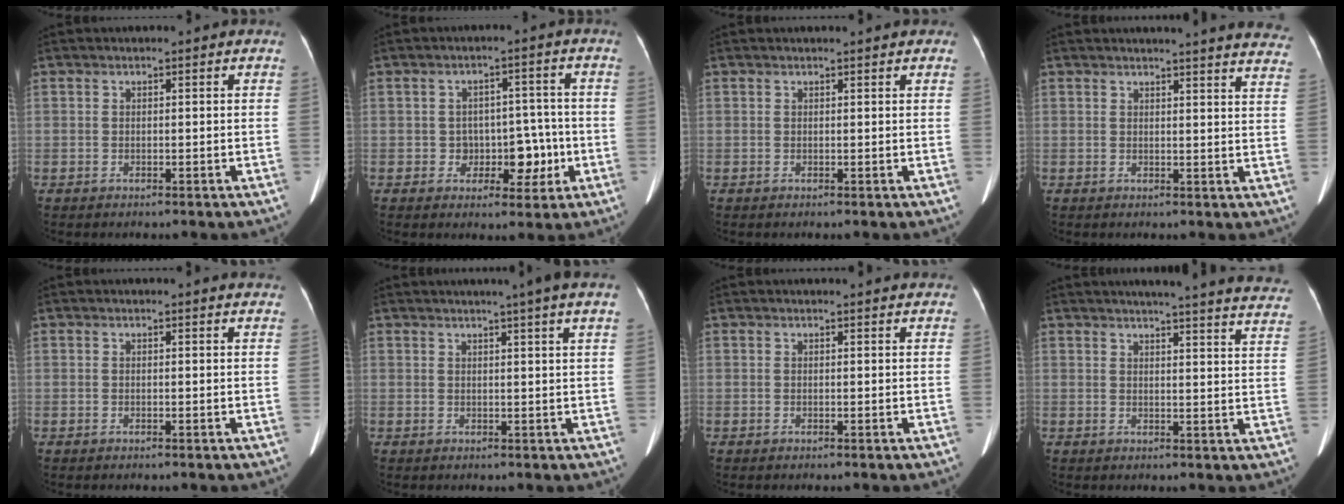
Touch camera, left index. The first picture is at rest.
{"total": 5.7, "force": [-1.6, 4.2, 3.5], "torque": [-0.035, 0.023, -0.015]}
{"total": 3.8, "force": [3.5, 0.6, 1.5], "torque": [-0.019, 0.015, 0.030]}
{"total": 18.2, "force": [17.3, 0.9, 5.6], "torque": [-0.057, -0.073, 0.177]}
{"total": 5.0, "force": [4.9, 0.3, 1.0], "torque": [-0.007, 0.000, 0.033]}
{"total": 6.2, "force": [5.0, -1.4, 3.4], "torque": [-0.040, 0.006, 0.050]}
{"total": 5.0, "force": [4.9, 0.3, 1.3], "torque": [-0.013, 0.012, 0.042]}
{"total": 25.7, "force": [24.0, 1.1, 9.3], "torque": [-0.120, -0.076, 0.262]}